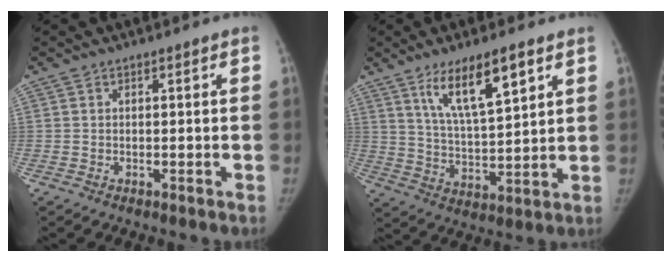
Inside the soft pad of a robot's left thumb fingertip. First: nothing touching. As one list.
[{"total": 12.3, "force": [6.9, 3.2, 9.6], "torque": [-0.158, -0.036, 0.131]}]